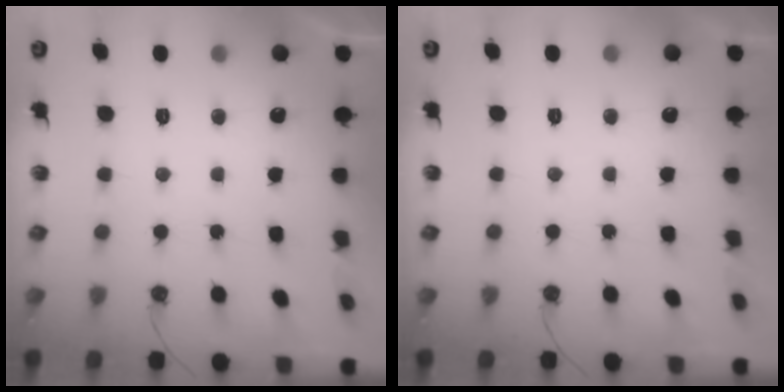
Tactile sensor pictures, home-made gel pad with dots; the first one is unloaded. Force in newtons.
{"total": 0.0}